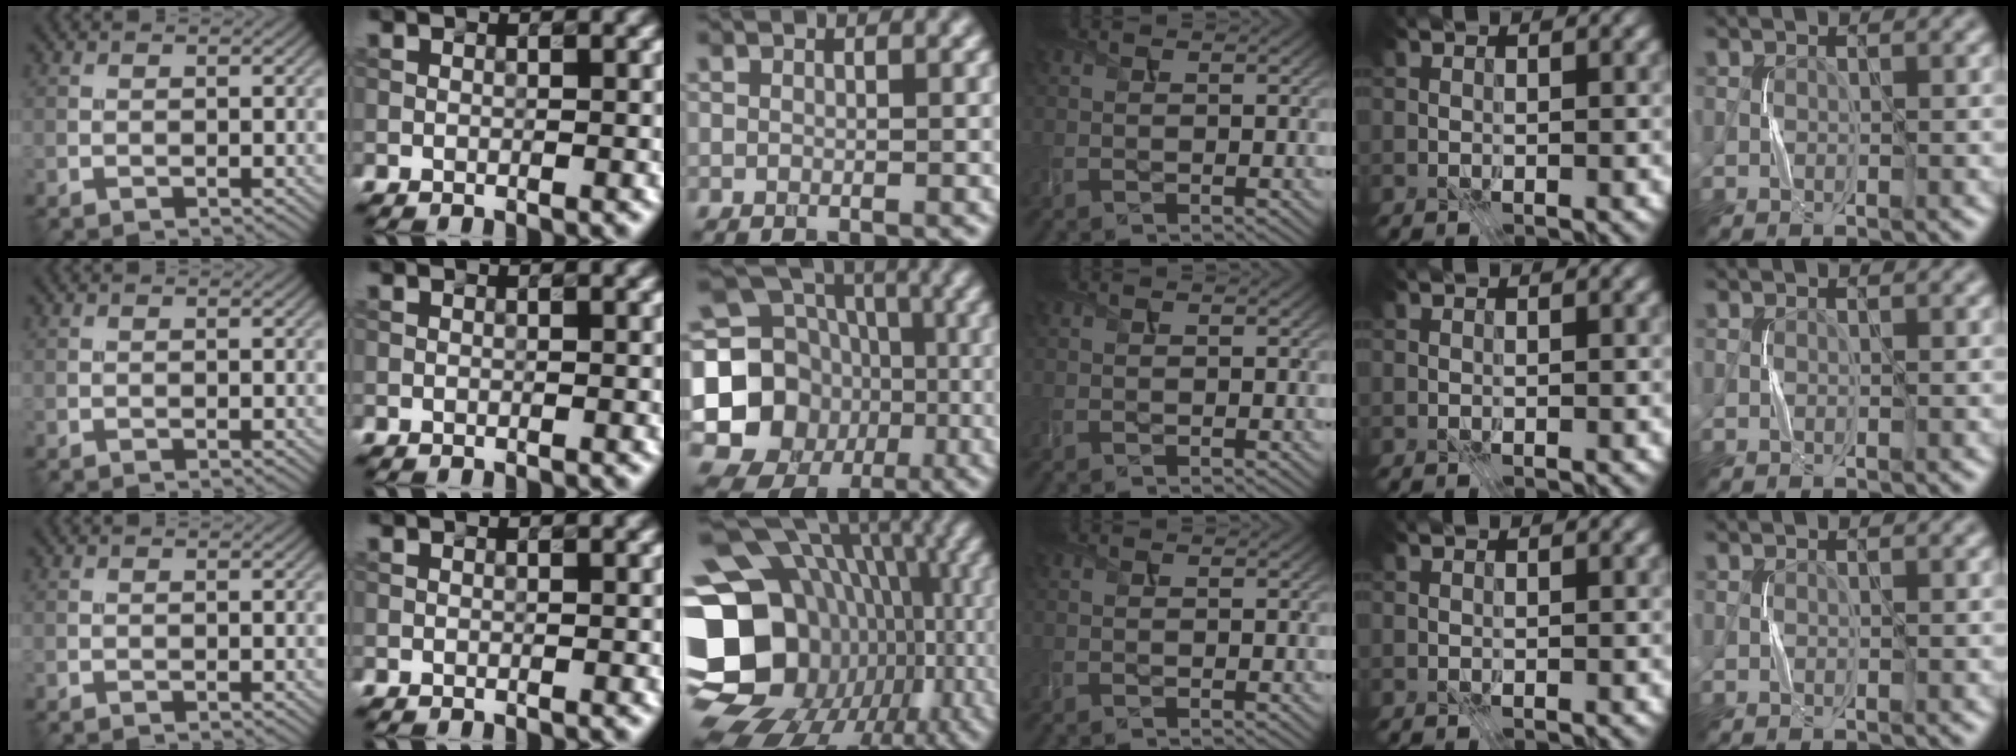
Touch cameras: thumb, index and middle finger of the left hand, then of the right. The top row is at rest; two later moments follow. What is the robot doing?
{"motion": "press", "object": "stapler"}